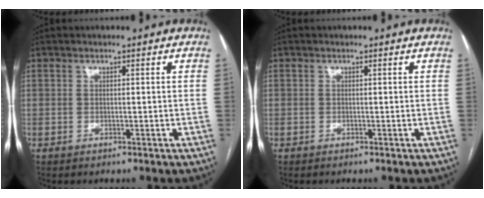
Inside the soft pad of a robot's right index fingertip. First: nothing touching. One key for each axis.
{"total": 0.0}